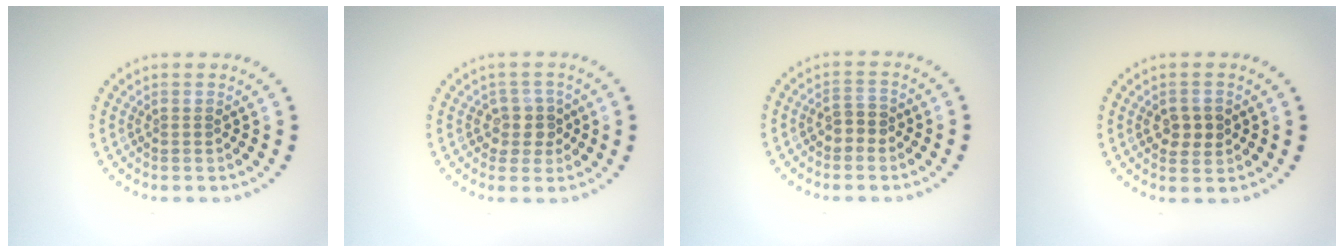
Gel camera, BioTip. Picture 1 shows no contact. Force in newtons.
{"total": 2.3, "press": 2.0, "slide": 1.1}
{"total": 1.9, "press": 1.7, "slide": 0.7}
{"total": 2.4, "press": 2.3, "slide": 0.3}